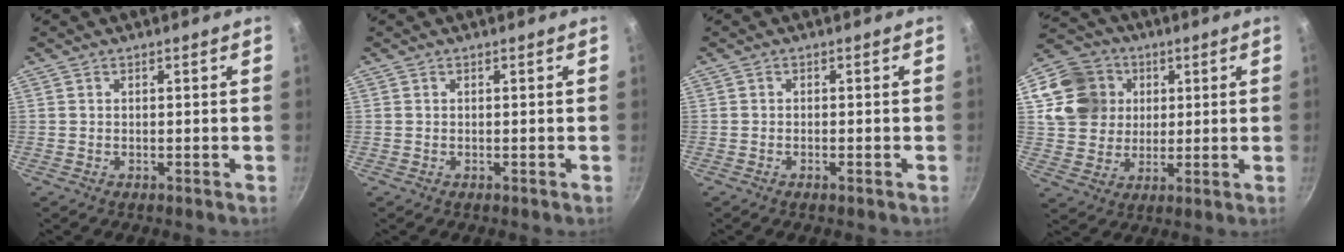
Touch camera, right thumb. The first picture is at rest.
{"total": 0.0}
{"total": 0.6, "force": [-0.4, 0.0, 0.4], "torque": [-0.014, 0.002, -0.009]}
{"total": 13.5, "force": [3.6, 12.0, 5.1], "torque": [-0.070, 0.007, 0.064]}